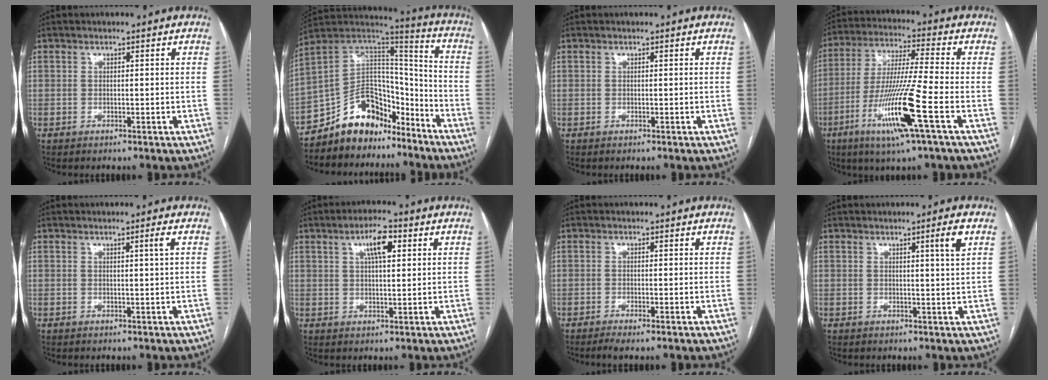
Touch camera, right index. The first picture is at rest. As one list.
[{"total": 14.6, "force": [-11.3, 7.7, 5.1], "torque": [-0.081, 0.072, -0.199]}, {"total": 0.0}, {"total": 14.4, "force": [-5.8, -1.0, 13.2], "torque": [-0.269, -0.021, -0.111]}, {"total": 1.2, "force": [0.4, -0.5, 1.0], "torque": [-0.020, -0.003, 0.011]}, {"total": 5.4, "force": [2.2, 1.5, 4.7], "torque": [-0.085, 0.011, 0.038]}, {"total": 2.2, "force": [-1.6, 0.0, 1.6], "torque": [-0.025, -0.004, -0.028]}, {"total": 2.7, "force": [1.2, -0.7, 2.3], "torque": [-0.033, -0.008, 0.021]}]